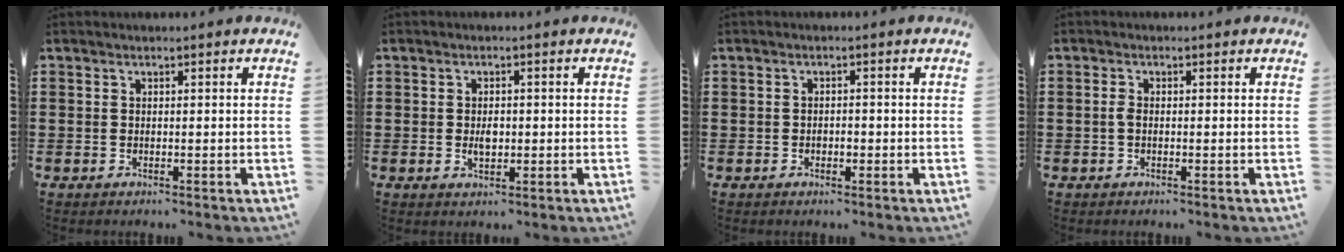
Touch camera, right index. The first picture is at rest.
{"total": 2.3, "force": [-0.1, 1.3, 1.9], "torque": [-0.039, 0.003, -0.002]}
{"total": 1.1, "force": [-0.5, 0.7, 0.8], "torque": [-0.016, -0.001, -0.009]}
{"total": 1.3, "force": [-0.3, 0.6, 1.1], "torque": [-0.030, -0.002, -0.008]}